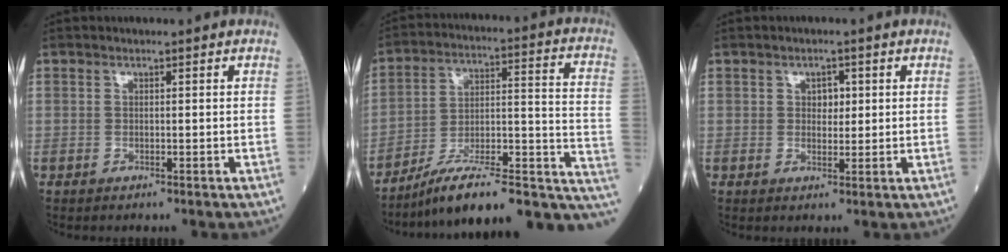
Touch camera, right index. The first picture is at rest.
{"total": 21.3, "force": [-14.4, 5.3, 14.9], "torque": [-0.140, 0.054, -0.213]}
{"total": 2.2, "force": [0.6, 1.6, 1.5], "torque": [-0.012, 0.001, 0.007]}